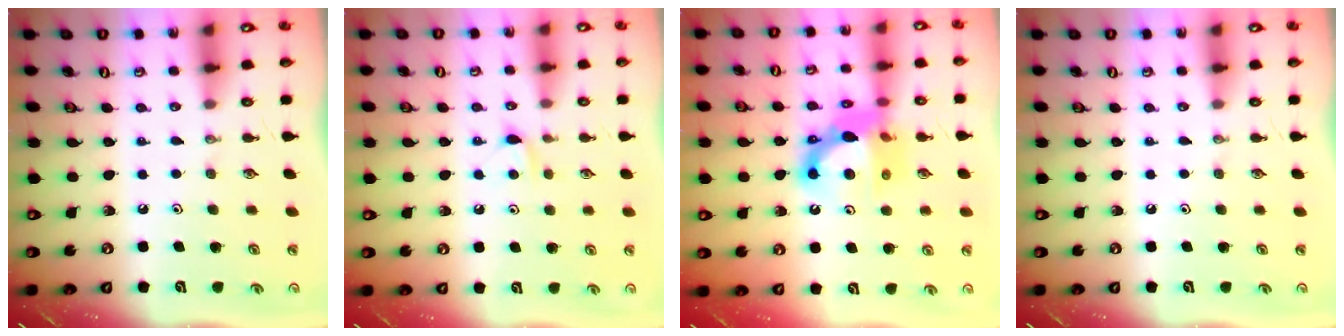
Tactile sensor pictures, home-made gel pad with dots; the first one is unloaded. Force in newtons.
{"total": 4.9, "press": 4.8, "slide": 0.5}
{"total": 13.3, "press": 13.2, "slide": 1.3}
{"total": 0.0}